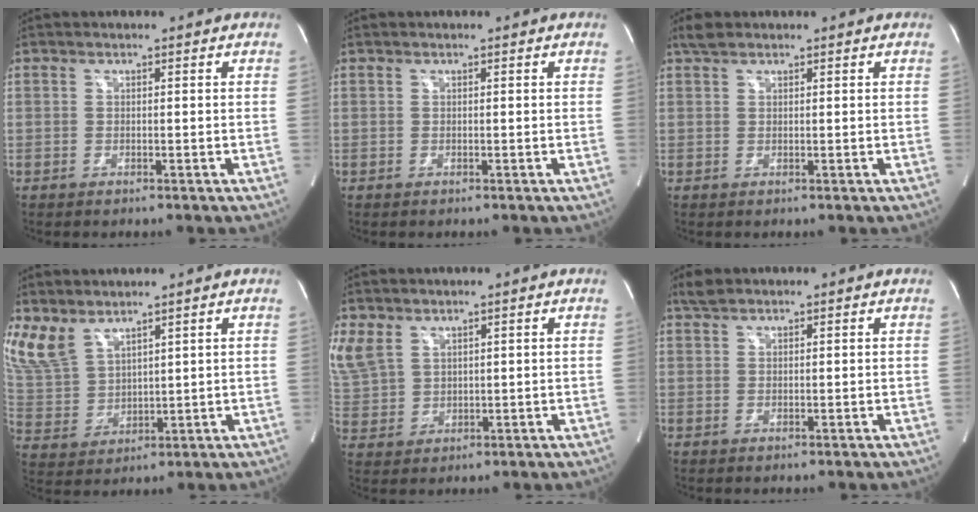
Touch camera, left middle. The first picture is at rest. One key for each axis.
{"total": 0.0}
{"total": 1.9, "fx": 1.6, "fy": 0.7, "fz": 0.8, "tx": -0.021, "ty": 0.013, "tz": 0.033}
{"total": 9.2, "fx": 7.2, "fy": 4.0, "fz": 4.0, "tx": -0.105, "ty": 0.005, "tz": 0.171}
{"total": 8.7, "fx": 5.2, "fy": 5.9, "fz": 3.7, "tx": -0.113, "ty": 0.012, "tz": 0.124}
{"total": 1.9, "fx": 1.7, "fy": 0.6, "fz": 0.7, "tx": -0.018, "ty": 0.012, "tz": 0.036}